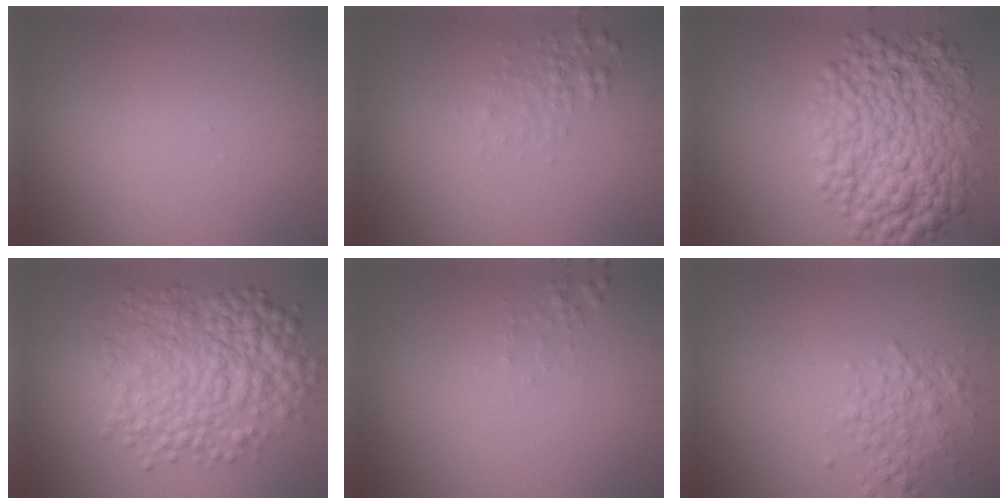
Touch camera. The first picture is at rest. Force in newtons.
{"total": 1.5, "press": 1.5, "slide": 0.1}
{"total": 9.0, "press": 9.0, "slide": 0.0}
{"total": 7.9, "press": 7.9, "slide": 0.1}
{"total": 0.6, "press": 0.6, "slide": 0.0}
{"total": 2.5, "press": 2.5, "slide": 0.1}